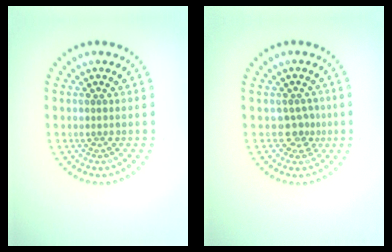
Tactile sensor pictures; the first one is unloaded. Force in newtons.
{"total": 1.8, "press": 1.4, "slide": 1.1}